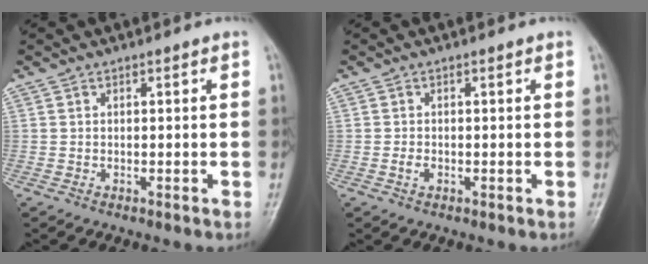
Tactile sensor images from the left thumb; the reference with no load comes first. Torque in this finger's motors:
{"motor_torque": [-0.34, 0.22, 0.22, 0.02, 0.00]}